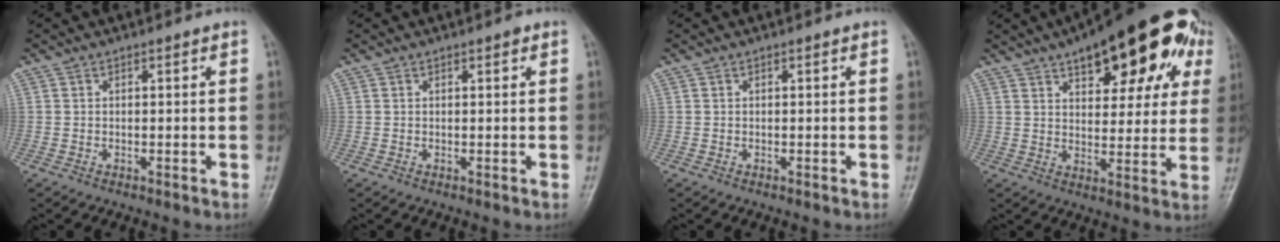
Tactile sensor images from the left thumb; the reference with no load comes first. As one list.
[{"total": 0.9, "force": [0.5, 0.5, 0.5], "torque": [0.001, 0.000, 0.003]}, {"total": 0.0}, {"total": 23.0, "force": [11.8, 9.8, 17.2], "torque": [-0.203, -0.004, 0.162]}]